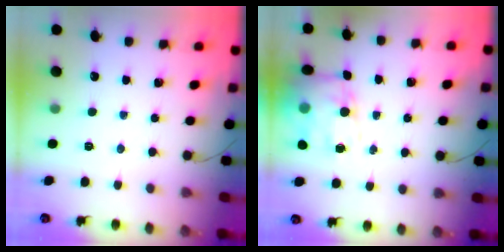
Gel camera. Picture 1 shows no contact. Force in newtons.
{"total": 15.2, "press": 14.8, "slide": 3.5}